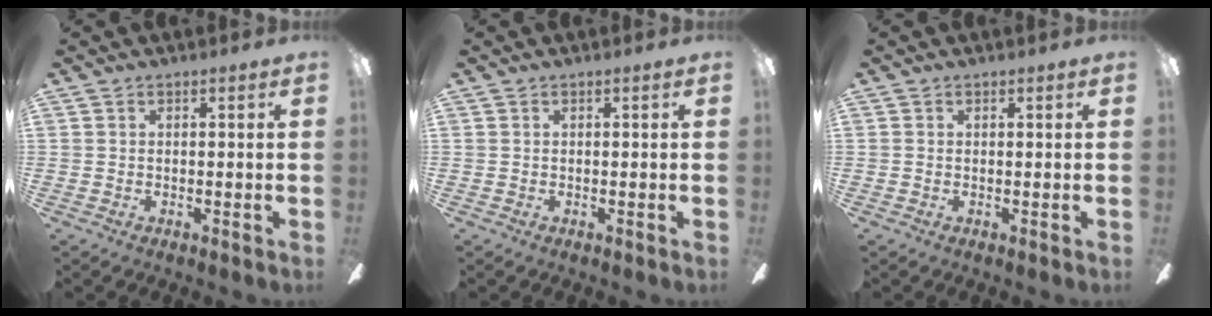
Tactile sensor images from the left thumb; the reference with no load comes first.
{"total": 0.0}
{"total": 0.0}